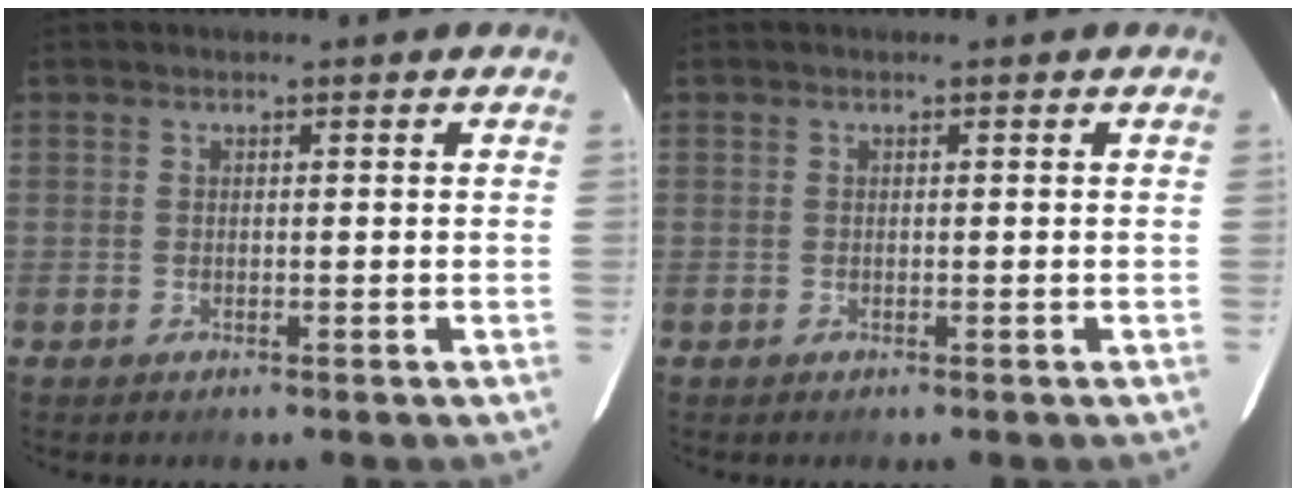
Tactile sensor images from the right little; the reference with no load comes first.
{"total": 0.0}